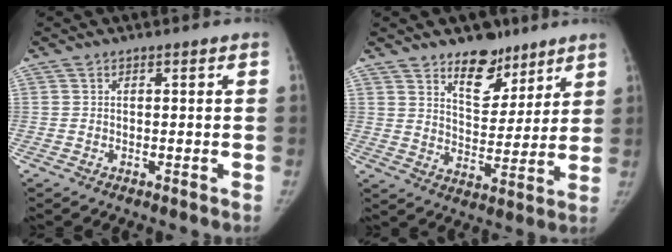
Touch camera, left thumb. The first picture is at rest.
{"total": 10.8, "force": [7.6, 6.1, 4.6], "torque": [-0.035, -0.050, 0.124]}